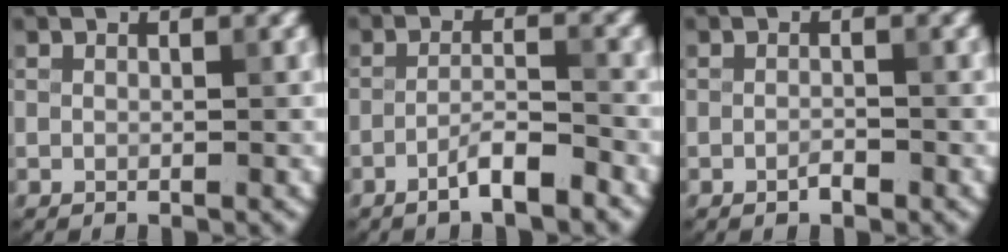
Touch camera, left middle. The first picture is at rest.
{"total": 3.2, "force": [-2.1, 0.4, 2.4], "torque": [-0.039, 0.009, -0.043]}
{"total": 1.0, "force": [-0.6, 0.3, 0.7], "torque": [-0.014, 0.001, -0.012]}